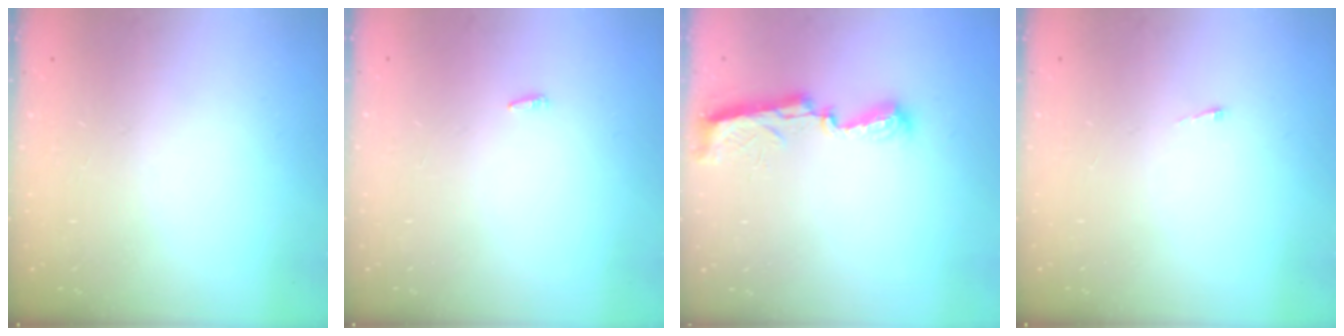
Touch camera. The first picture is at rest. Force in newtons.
{"total": 2.1, "press": 1.9, "slide": 0.7}
{"total": 7.9, "press": 7.8, "slide": 0.4}
{"total": 2.7, "press": 2.7, "slide": 0.4}